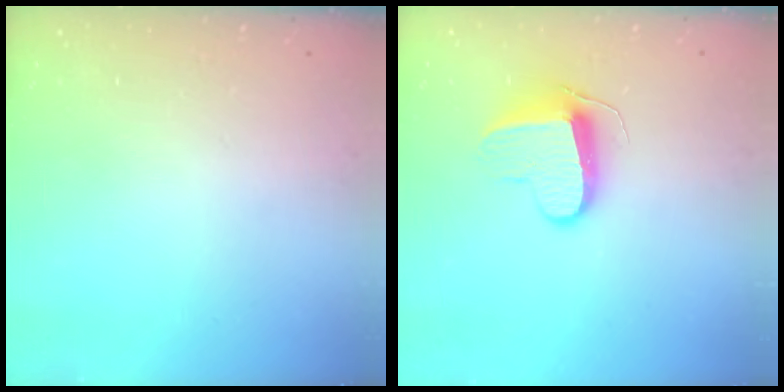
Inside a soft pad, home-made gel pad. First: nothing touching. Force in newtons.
{"total": 9.8, "press": 9.8, "slide": 0.5}